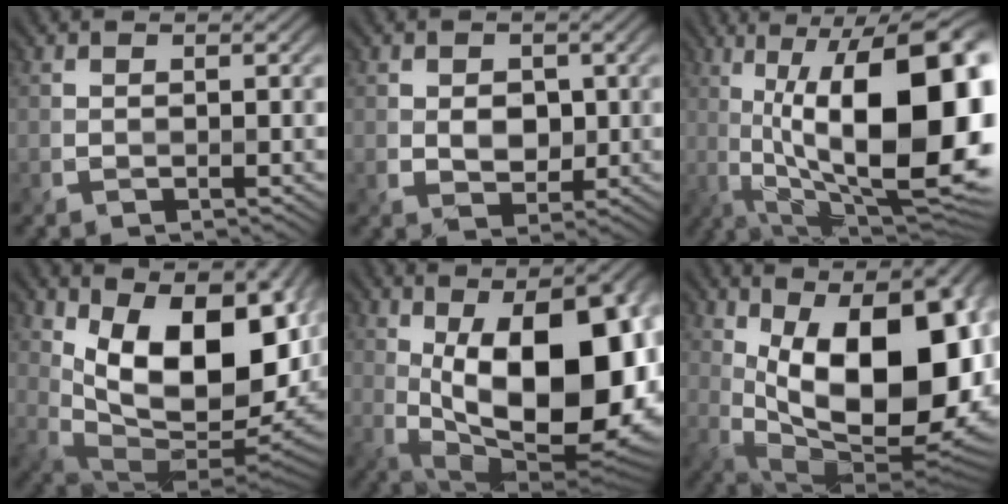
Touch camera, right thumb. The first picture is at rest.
{"total": 3.2, "force": [0.3, 2.5, 2.0], "torque": [-0.044, -0.006, 0.003]}
{"total": 19.3, "force": [1.4, 7.1, 17.9], "torque": [-0.264, 0.026, 0.029]}
{"total": 17.2, "force": [5.5, 8.4, 13.9], "torque": [-0.221, 0.002, 0.109]}
{"total": 19.5, "force": [0.9, 9.2, 17.2], "torque": [-0.254, -0.001, 0.017]}
{"total": 19.2, "force": [2.8, 9.2, 16.6], "torque": [-0.235, 0.007, 0.043]}